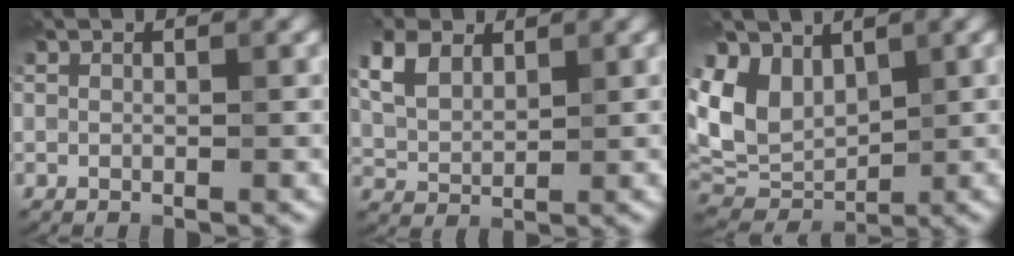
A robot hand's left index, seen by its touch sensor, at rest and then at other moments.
{"total": 6.0, "force": [3.0, 3.8, 3.6], "torque": [-0.111, 0.021, 0.053]}
{"total": 6.8, "force": [2.3, 4.8, 4.2], "torque": [-0.093, -0.006, 0.041]}